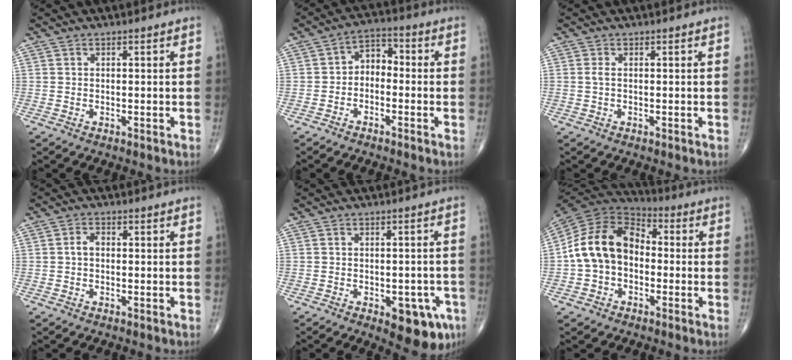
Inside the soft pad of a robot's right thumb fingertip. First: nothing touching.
{"total": 5.1, "force": [-1.1, 3.6, 3.4], "torque": [-0.036, 0.032, -0.036]}
{"total": 0.9, "force": [0.0, 0.4, 0.8], "torque": [-0.021, -0.001, 0.000]}
{"total": 1.8, "force": [-0.2, 1.2, 1.4], "torque": [-0.018, 0.008, -0.008]}
{"total": 10.1, "force": [-4.5, 4.7, 7.7], "torque": [-0.062, 0.012, -0.050]}
{"total": 14.3, "force": [-1.3, 10.6, 9.6], "torque": [-0.155, 0.040, -0.037]}